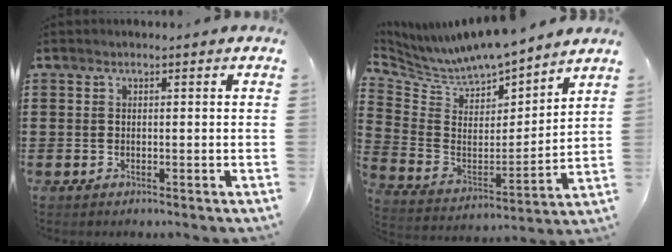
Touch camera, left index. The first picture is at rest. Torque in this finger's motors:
{"motor_torque": [1.06, -1.08, 0.26, 0.07]}